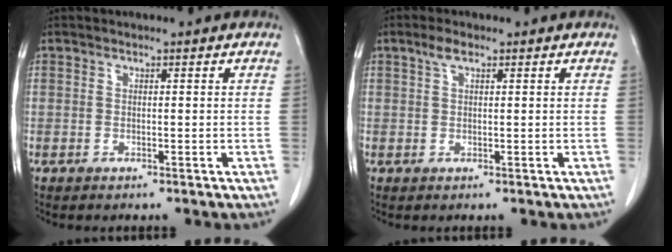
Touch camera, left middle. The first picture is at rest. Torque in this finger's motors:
{"motor_torque": [0.42, -0.30, -0.10, -0.01]}